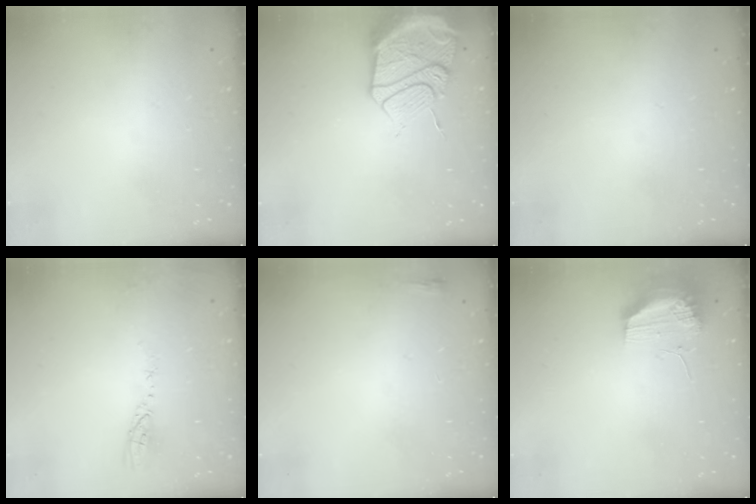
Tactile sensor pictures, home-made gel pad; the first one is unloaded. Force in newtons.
{"total": 17.2, "press": 17.1, "slide": 1.7}
{"total": 0.0}
{"total": 3.5, "press": 3.5, "slide": 0.3}
{"total": 2.0, "press": 2.0, "slide": 0.5}
{"total": 13.5, "press": 11.5, "slide": 7.0}